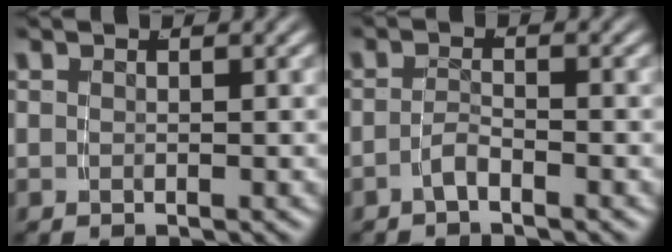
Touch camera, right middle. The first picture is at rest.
{"total": 1.8, "force": [-1.6, -0.2, 0.6], "torque": [-0.014, -0.003, -0.030]}